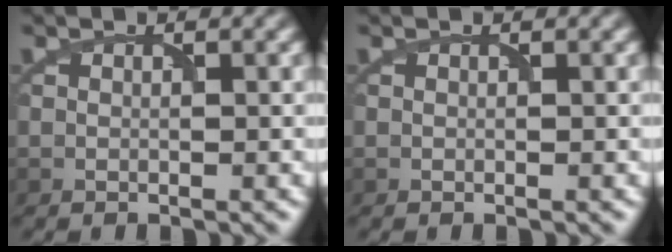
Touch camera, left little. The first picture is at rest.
{"total": 0.0}